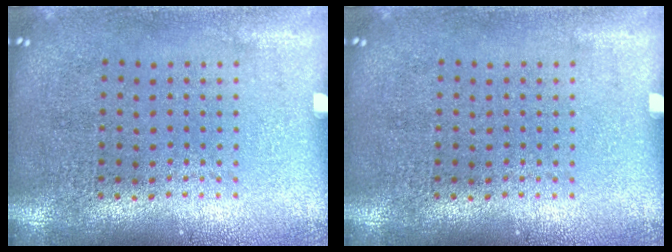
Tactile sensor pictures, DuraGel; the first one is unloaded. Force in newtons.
{"total": 0.0}